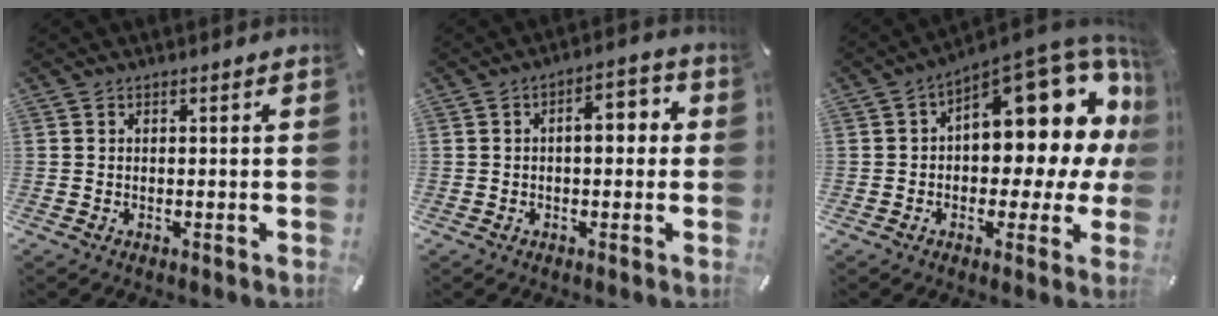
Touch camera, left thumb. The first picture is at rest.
{"total": 6.0, "force": [0.2, 3.2, 5.0], "torque": [-0.065, 0.005, -0.007]}
{"total": 17.1, "force": [7.7, 8.6, 12.6], "torque": [-0.140, -0.085, 0.123]}